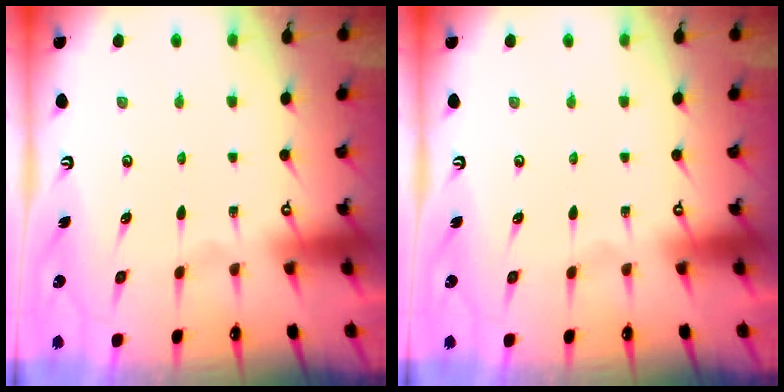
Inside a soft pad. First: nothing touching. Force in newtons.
{"total": 0.0}